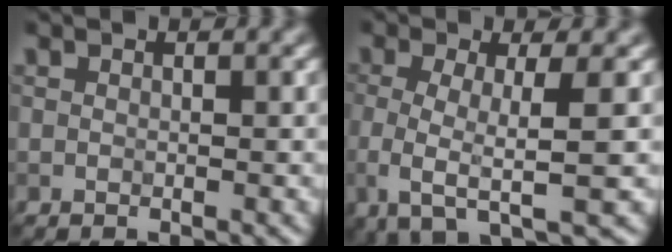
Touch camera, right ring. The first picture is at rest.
{"total": 5.1, "force": [-0.7, 1.4, 4.8], "torque": [-0.083, -0.011, -0.018]}